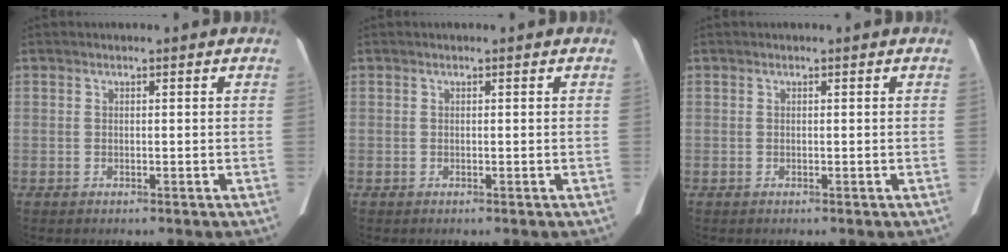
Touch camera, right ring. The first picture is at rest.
{"total": 0.0}
{"total": 0.0}